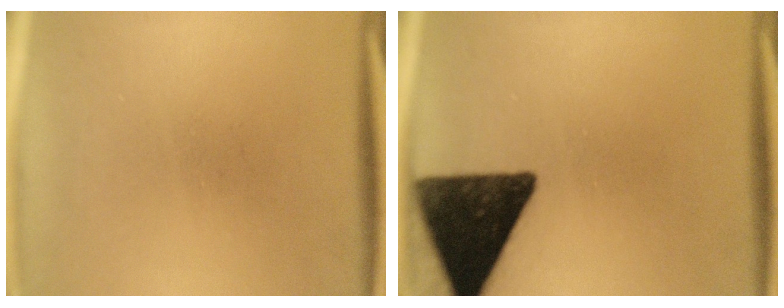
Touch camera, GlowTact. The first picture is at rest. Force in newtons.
{"total": 16.3}